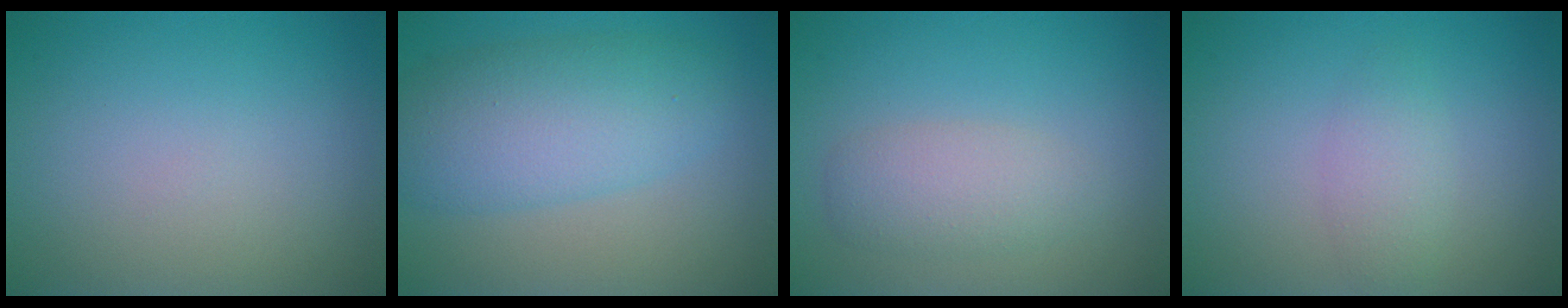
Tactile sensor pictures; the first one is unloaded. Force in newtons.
{"total": 6.5, "press": 6.5, "slide": 0.2}
{"total": 2.8, "press": 2.8, "slide": 0.2}
{"total": 1.9, "press": 1.9, "slide": 0.0}